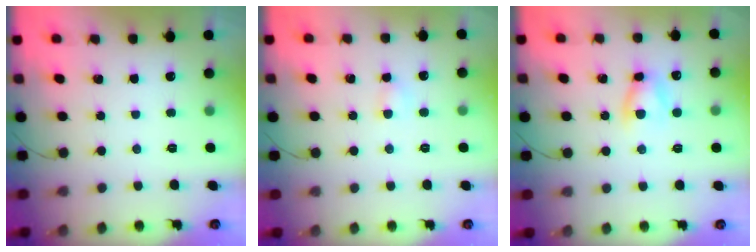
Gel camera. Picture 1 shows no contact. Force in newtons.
{"total": 2.9, "press": 2.8, "slide": 0.8}
{"total": 6.4, "press": 6.3, "slide": 0.9}